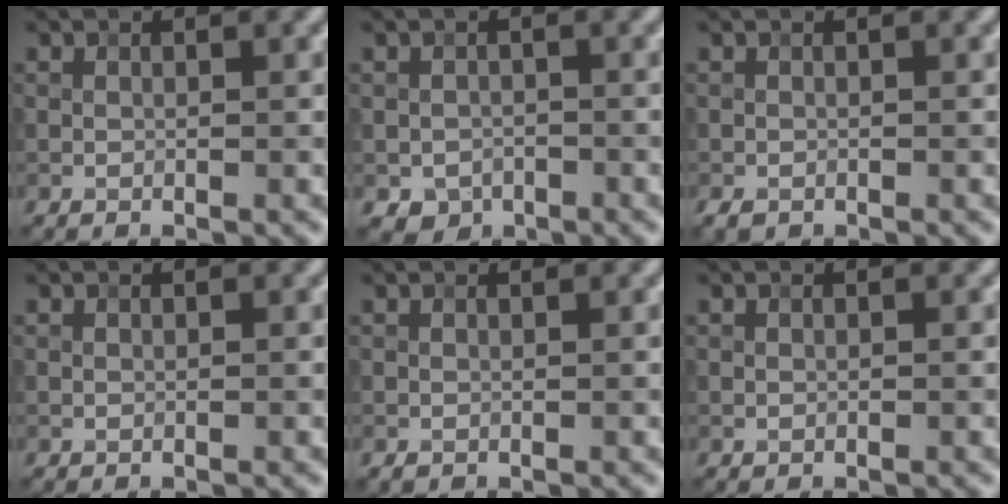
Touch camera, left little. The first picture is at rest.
{"total": 1.8, "force": [-0.8, 1.6, 0.5], "torque": [-0.007, -0.004, -0.014]}
{"total": 0.7, "force": [-0.3, 0.6, 0.2], "torque": [-0.005, -0.001, -0.007]}
{"total": 0.0}
{"total": 0.0}
{"total": 0.0}